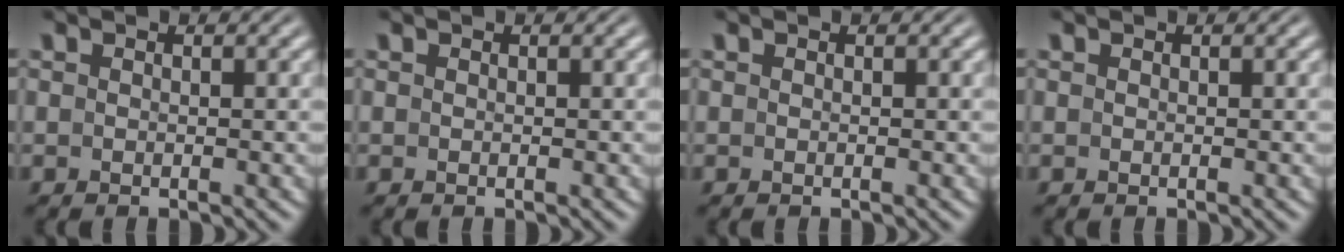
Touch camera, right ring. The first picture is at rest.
{"total": 0.0}
{"total": 0.0}
{"total": 0.0}